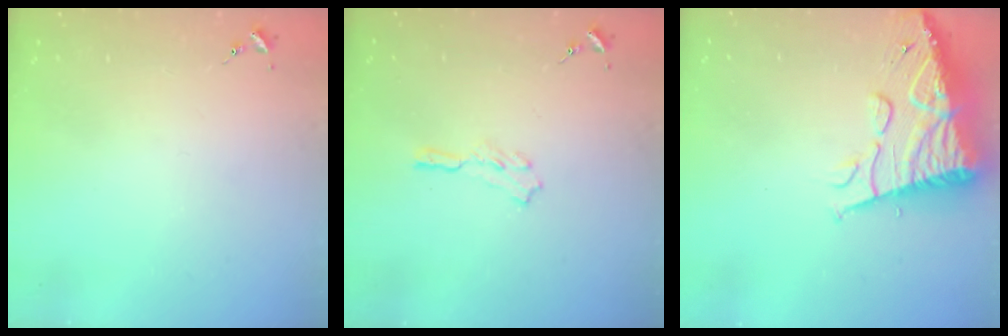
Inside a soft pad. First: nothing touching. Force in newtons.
{"total": 3.8, "press": 3.8, "slide": 0.3}
{"total": 16.3, "press": 16.3, "slide": 1.7}